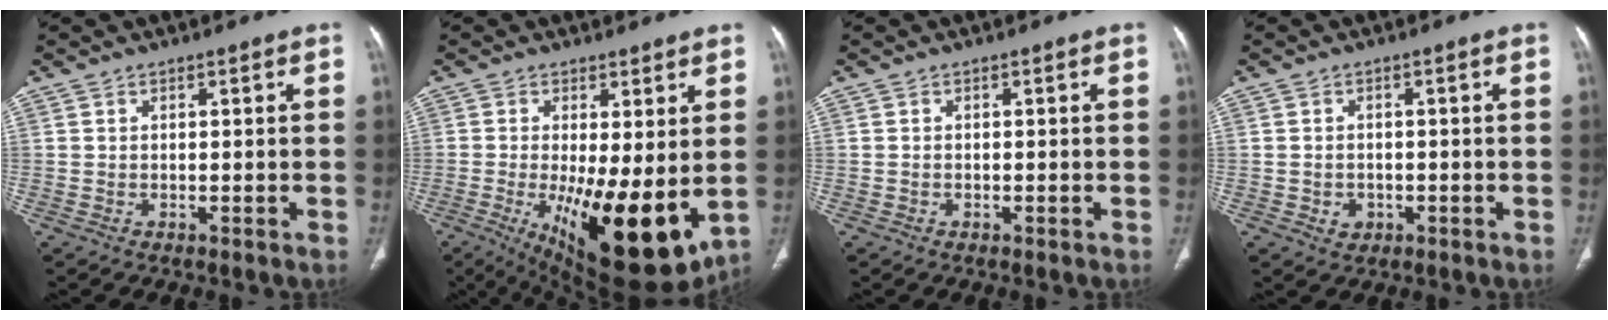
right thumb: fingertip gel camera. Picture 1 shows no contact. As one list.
[{"total": 18.3, "force": [-3.0, 6.4, 16.8], "torque": [-0.239, -0.036, -0.022]}, {"total": 0.0}, {"total": 2.5, "force": [-0.7, 2.2, 1.0], "torque": [-0.007, 0.005, -0.002]}]